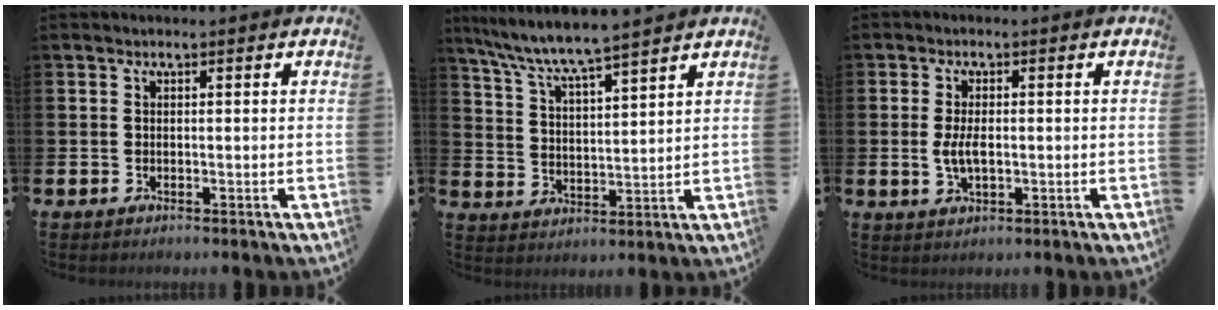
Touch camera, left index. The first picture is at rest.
{"total": 6.9, "force": [6.6, -0.2, 1.9], "torque": [-0.063, -0.035, 0.116]}
{"total": 3.2, "force": [-0.7, 1.5, 2.8], "torque": [-0.055, 0.002, -0.018]}